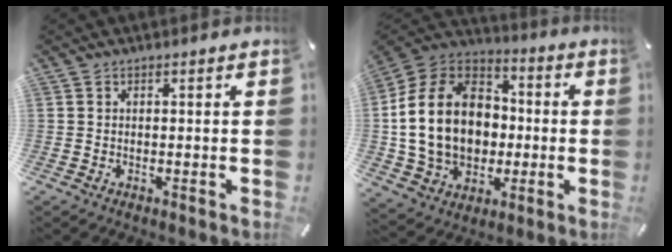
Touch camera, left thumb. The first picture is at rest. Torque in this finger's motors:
{"motor_torque": [2.50, 2.51, 2.60, 0.17, 0.50]}